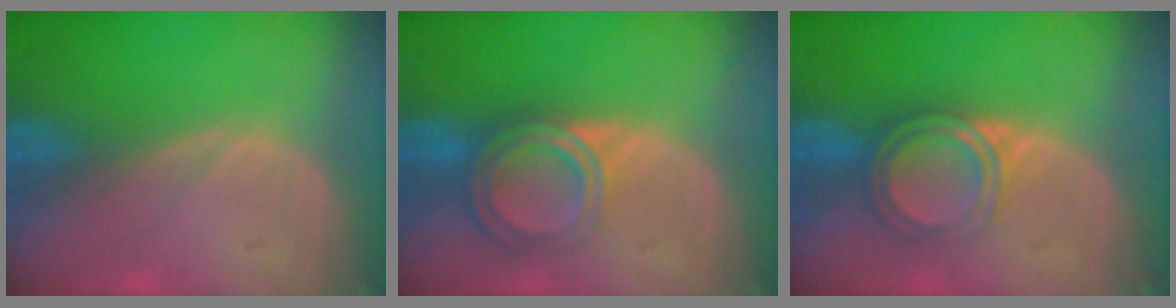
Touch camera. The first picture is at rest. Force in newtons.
{"total": 6.4, "press": 5.4, "slide": 3.4}
{"total": 4.7, "press": 4.5, "slide": 1.3}